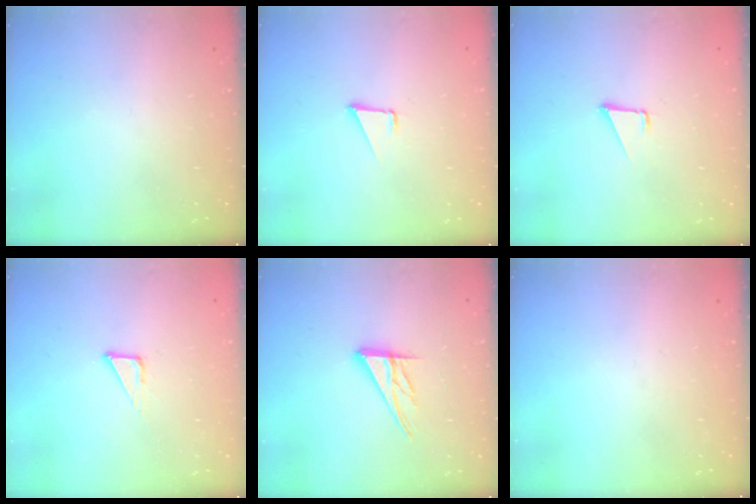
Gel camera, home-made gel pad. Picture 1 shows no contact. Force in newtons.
{"total": 1.6, "press": 1.5, "slide": 0.1}
{"total": 1.6, "press": 1.5, "slide": 0.1}
{"total": 3.3, "press": 3.3, "slide": 0.2}
{"total": 11.6, "press": 11.5, "slide": 1.0}
{"total": 0.0}